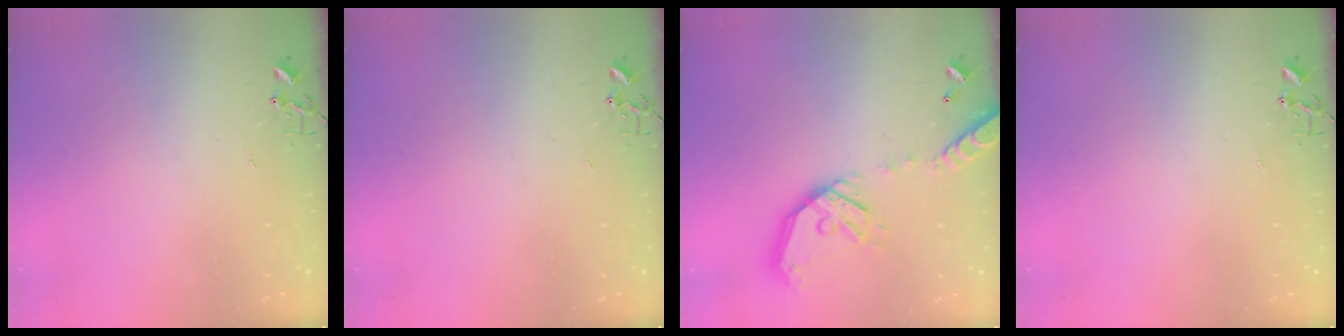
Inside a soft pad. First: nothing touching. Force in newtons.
{"total": 0.0}
{"total": 19.5, "press": 19.2, "slide": 3.4}
{"total": 0.0}